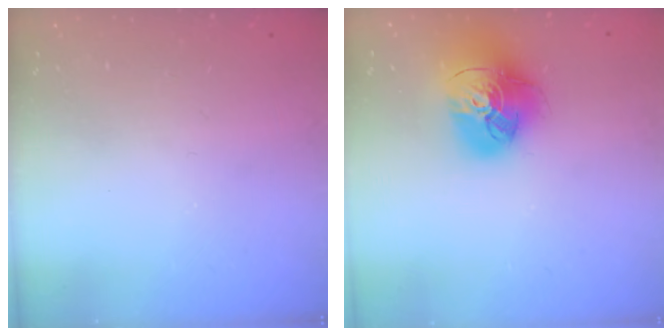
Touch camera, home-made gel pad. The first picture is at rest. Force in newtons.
{"total": 18.0, "press": 17.9, "slide": 2.0}